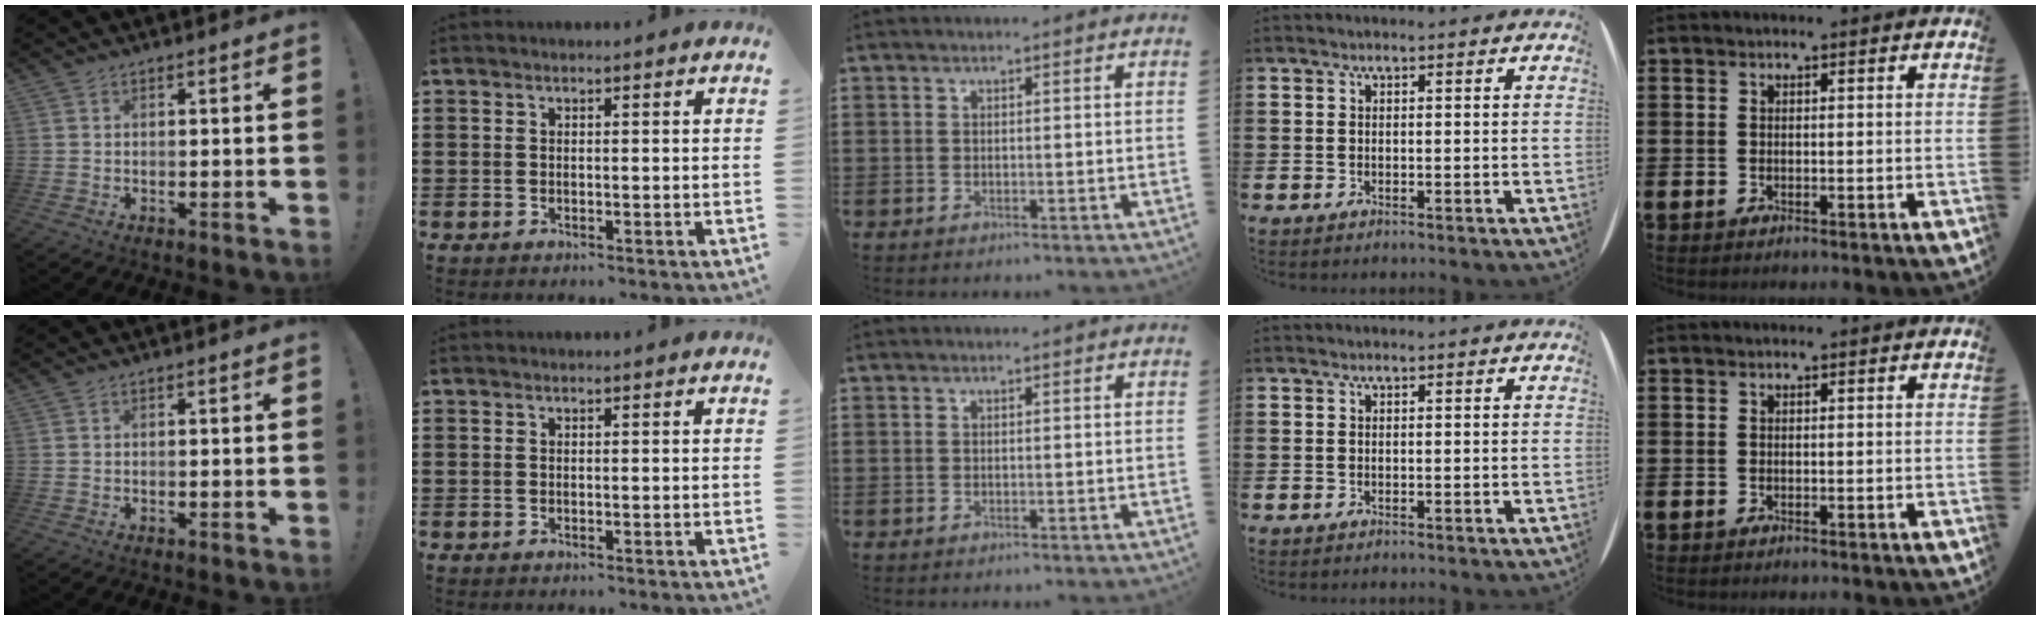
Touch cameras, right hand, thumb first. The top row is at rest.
{}